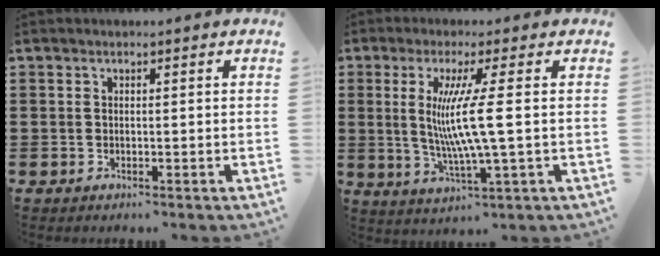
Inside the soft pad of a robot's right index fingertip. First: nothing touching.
{"total": 9.4, "force": [0.8, -0.1, 9.3], "torque": [-0.194, -0.015, 0.002]}